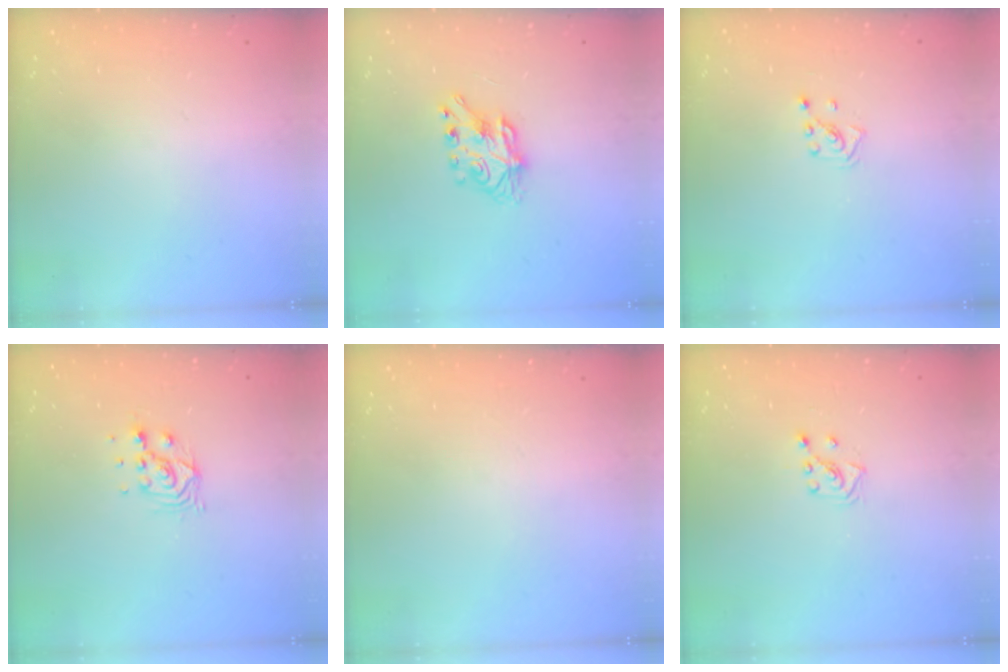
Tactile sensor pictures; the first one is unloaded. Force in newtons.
{"total": 7.1, "press": 7.1, "slide": 0.2}
{"total": 2.6, "press": 2.6, "slide": 0.5}
{"total": 6.8, "press": 6.8, "slide": 0.5}
{"total": 0.0}
{"total": 4.4, "press": 4.3, "slide": 0.6}